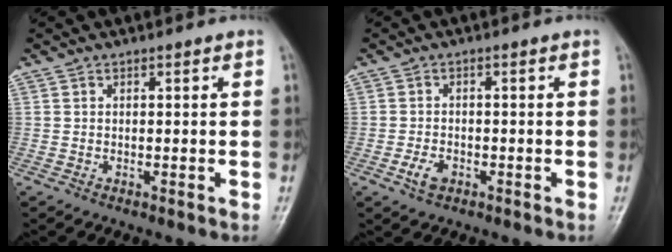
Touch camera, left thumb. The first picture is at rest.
{"total": 3.0, "force": [-1.4, 1.9, 1.9], "torque": [-0.036, 0.005, -0.024]}